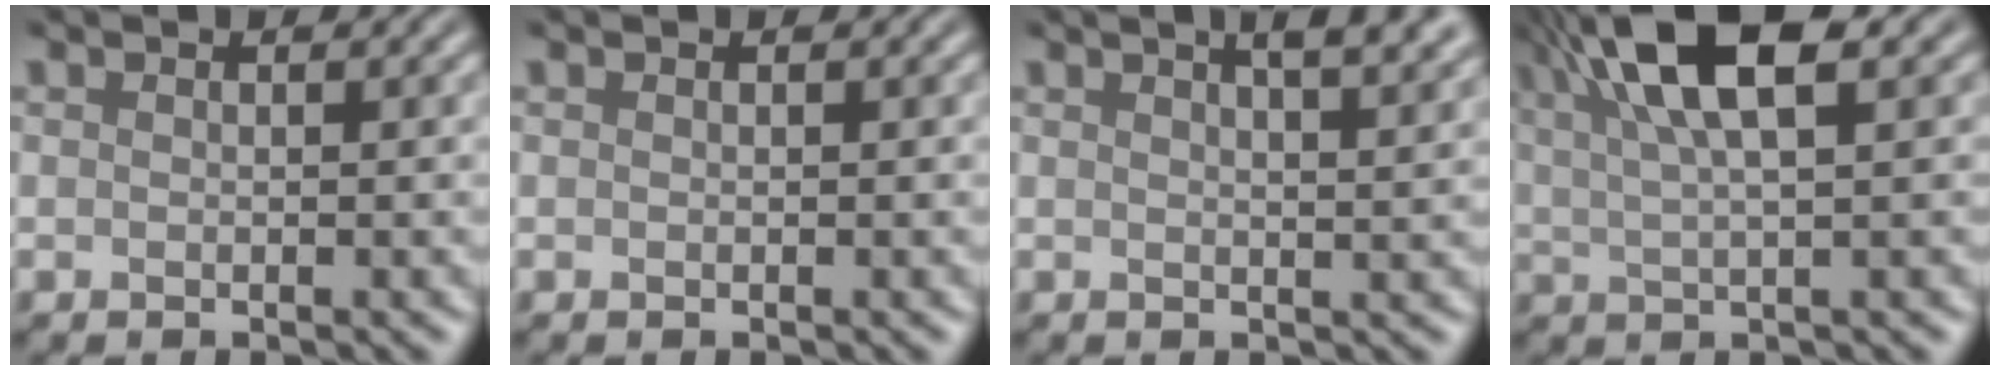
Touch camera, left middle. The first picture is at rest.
{"total": 0.0}
{"total": 6.6, "force": [3.8, 2.7, 4.6], "torque": [-0.021, 0.042, 0.023]}
{"total": 8.7, "force": [4.2, 2.7, 7.1], "torque": [-0.127, 0.022, 0.072]}